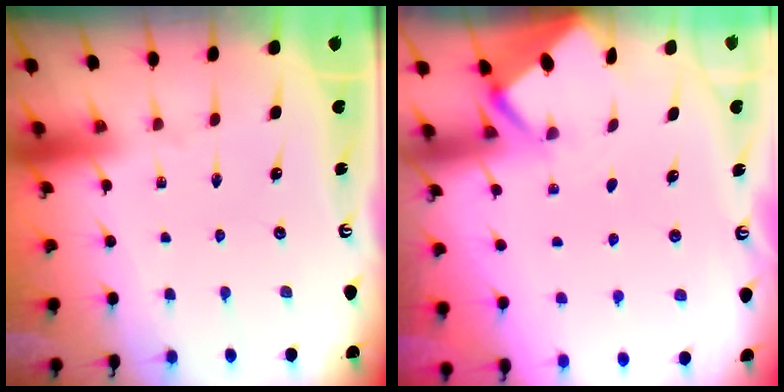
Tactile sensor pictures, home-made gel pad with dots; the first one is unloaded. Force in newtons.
{"total": 2.2, "press": 2.2, "slide": 0.1}